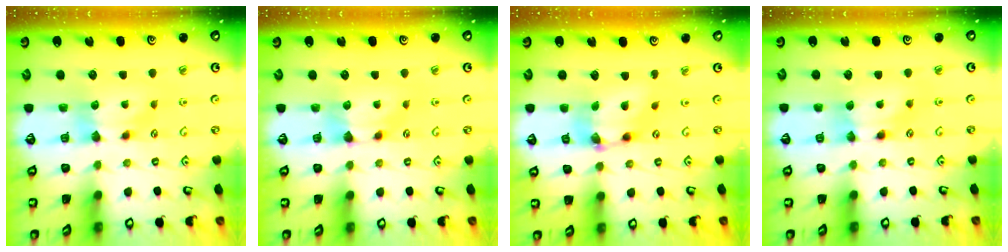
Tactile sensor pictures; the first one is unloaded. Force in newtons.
{"total": 0.8, "press": 0.3, "slide": 0.7}
{"total": 6.6, "press": 6.2, "slide": 2.3}
{"total": 1.5, "press": 1.5, "slide": 0.1}